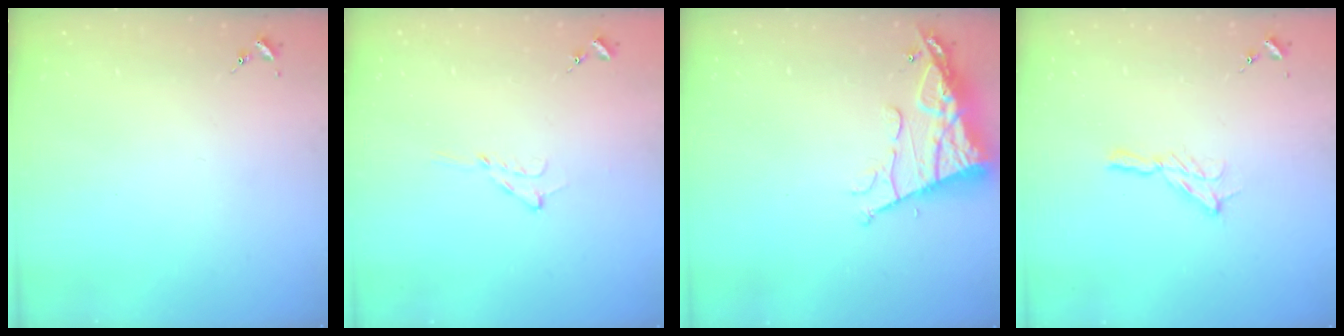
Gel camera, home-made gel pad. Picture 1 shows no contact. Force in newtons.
{"total": 4.6, "press": 4.6, "slide": 0.5}
{"total": 12.4, "press": 12.3, "slide": 1.3}
{"total": 5.7, "press": 5.7, "slide": 0.4}